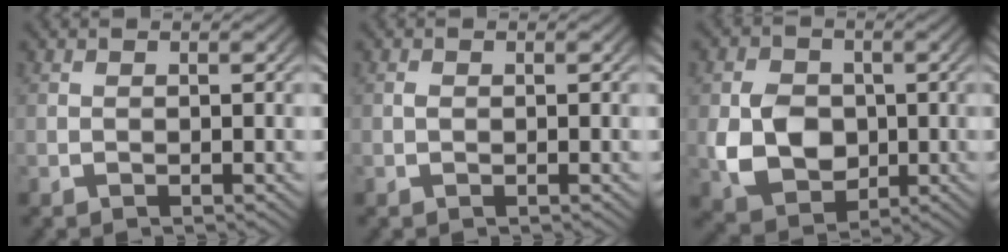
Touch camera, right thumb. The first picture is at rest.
{"total": 0.0}
{"total": 9.4, "force": [-0.7, 7.6, 5.5], "torque": [-0.125, -0.039, 0.005]}